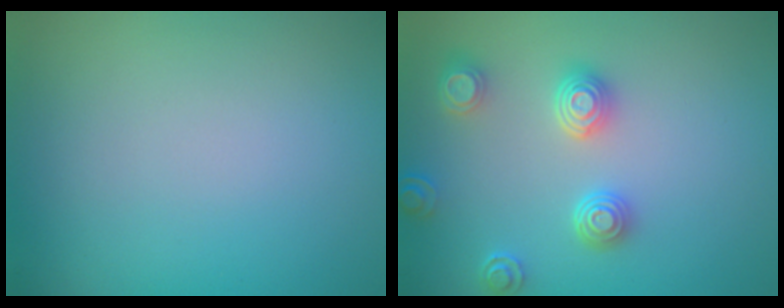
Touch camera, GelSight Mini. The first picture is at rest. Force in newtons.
{"total": 3.8, "press": 3.4, "slide": 1.6}